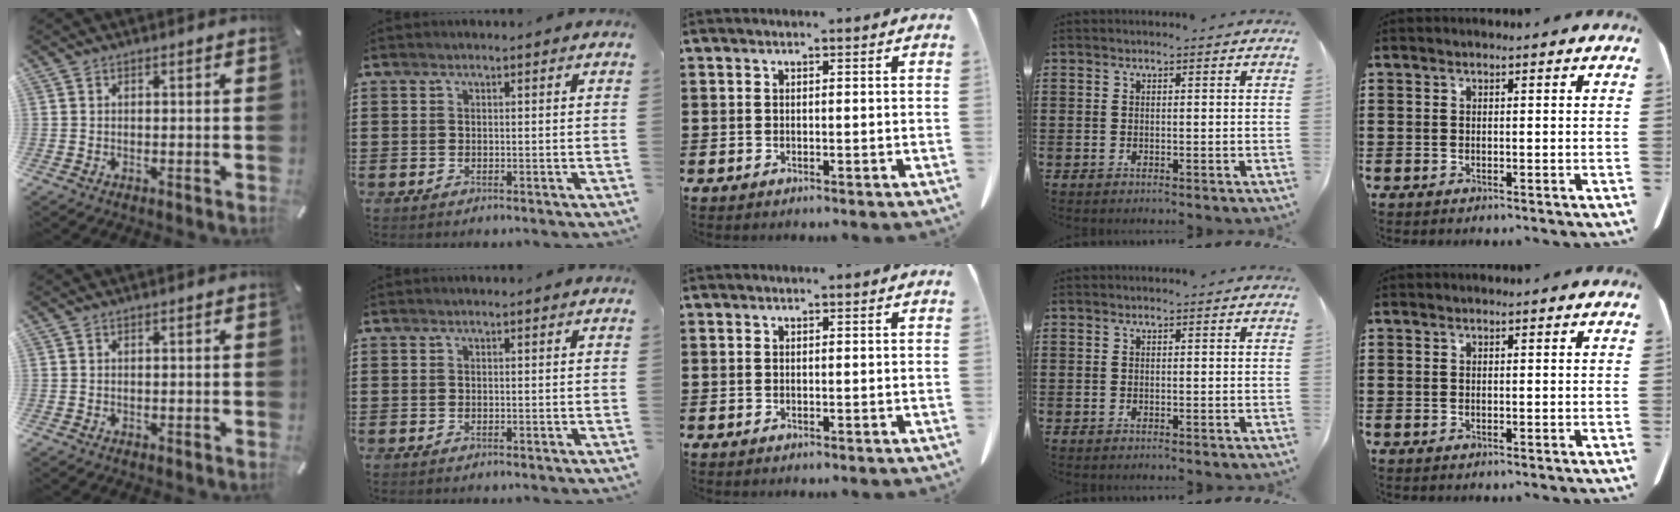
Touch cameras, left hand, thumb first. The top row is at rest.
{}